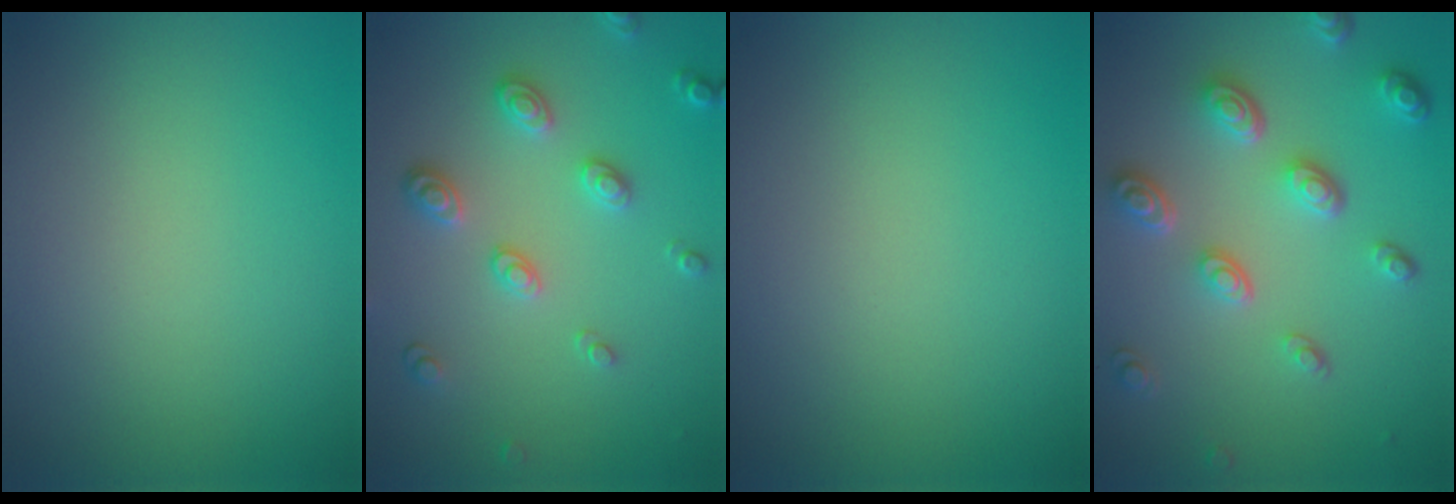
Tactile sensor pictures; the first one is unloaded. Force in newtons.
{"total": 3.2, "press": 2.8, "slide": 1.6}
{"total": 0.0}
{"total": 4.7, "press": 3.6, "slide": 3.1}